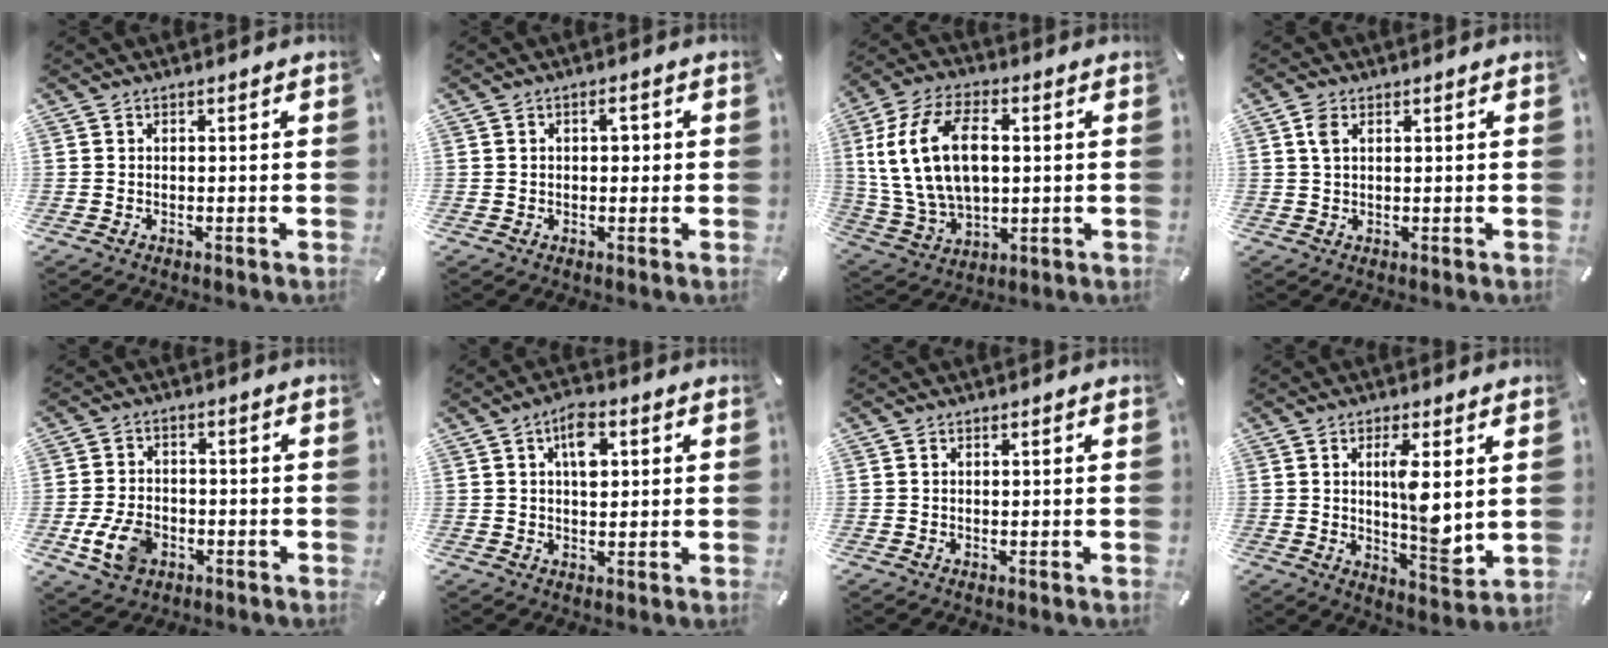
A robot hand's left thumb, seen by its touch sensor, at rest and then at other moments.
{"total": 2.7, "force": [0.3, 1.6, 2.1], "torque": [-0.027, 0.003, -0.001]}
{"total": 16.7, "force": [2.5, 10.9, 12.3], "torque": [-0.275, 0.010, 0.043]}
{"total": 3.1, "force": [1.2, 1.7, 2.3], "torque": [-0.051, 0.005, 0.020]}
{"total": 8.6, "force": [-2.9, 6.1, 5.2], "torque": [-0.112, 0.007, -0.053]}
{"total": 6.6, "force": [1.9, 3.8, 5.1], "torque": [-0.072, 0.000, 0.027]}
{"total": 0.0}
{"total": 10.0, "force": [2.3, 3.2, 9.2], "torque": [-0.139, -0.030, 0.030]}